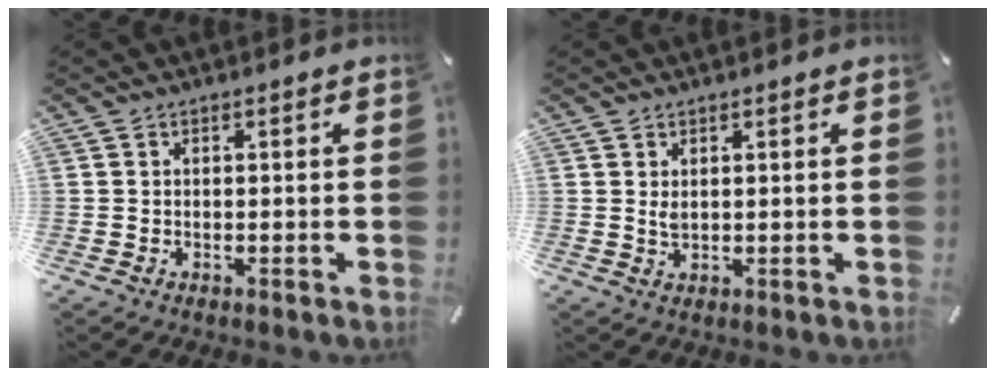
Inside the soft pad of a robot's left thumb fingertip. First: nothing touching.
{"total": 1.7, "force": [0.8, 0.7, 1.3], "torque": [-0.029, 0.002, 0.014]}